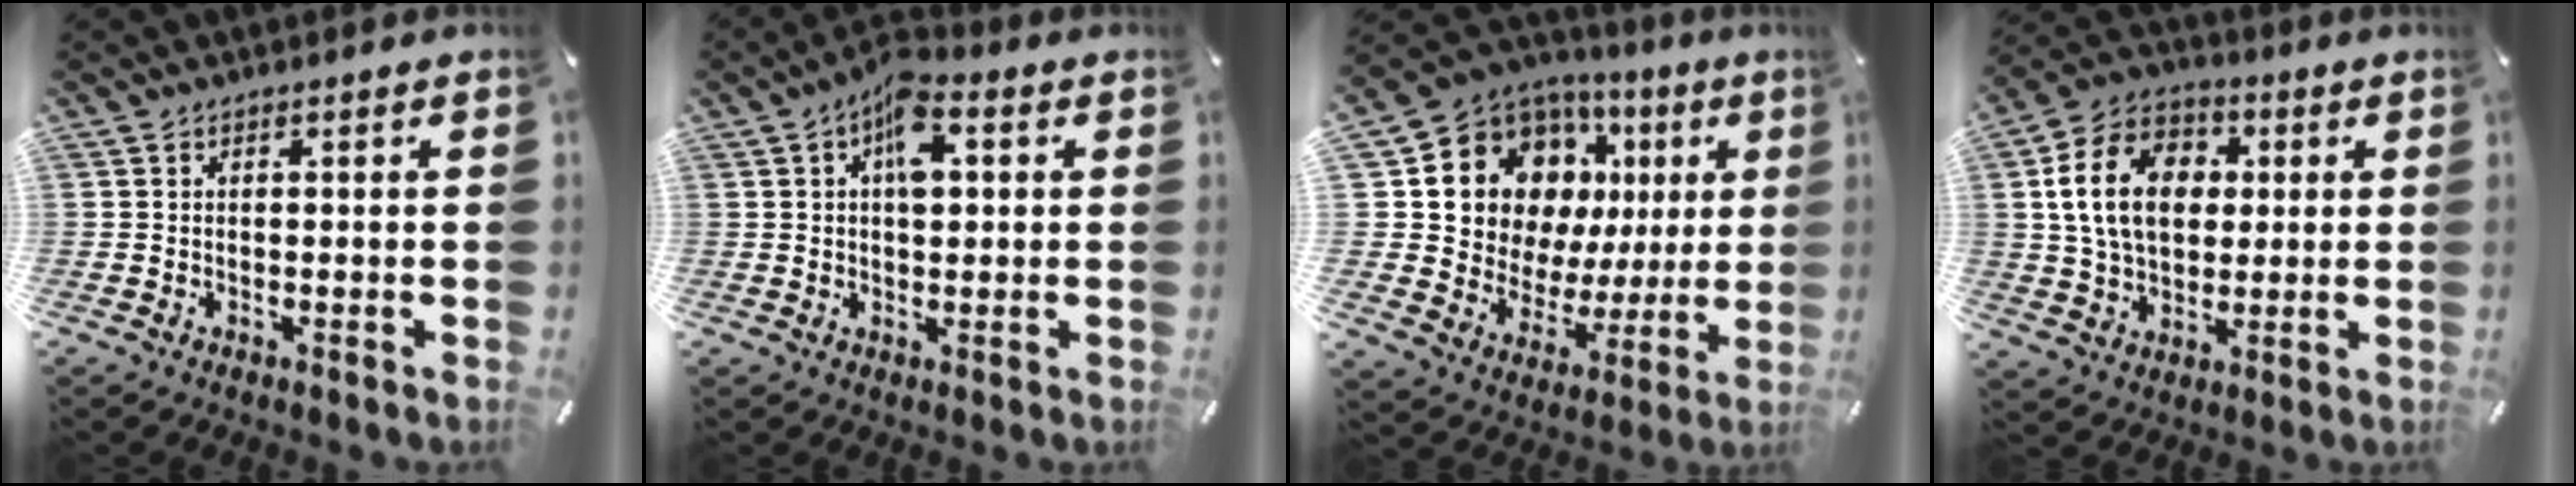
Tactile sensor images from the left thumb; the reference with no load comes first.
{"total": 8.2, "force": [2.3, 4.6, 6.5], "torque": [-0.096, 0.000, 0.037]}
{"total": 15.7, "force": [6.9, 12.4, 6.6], "torque": [-0.120, -0.050, 0.144]}
{"total": 15.3, "force": [1.9, 11.7, 9.6], "torque": [-0.201, 0.018, 0.030]}